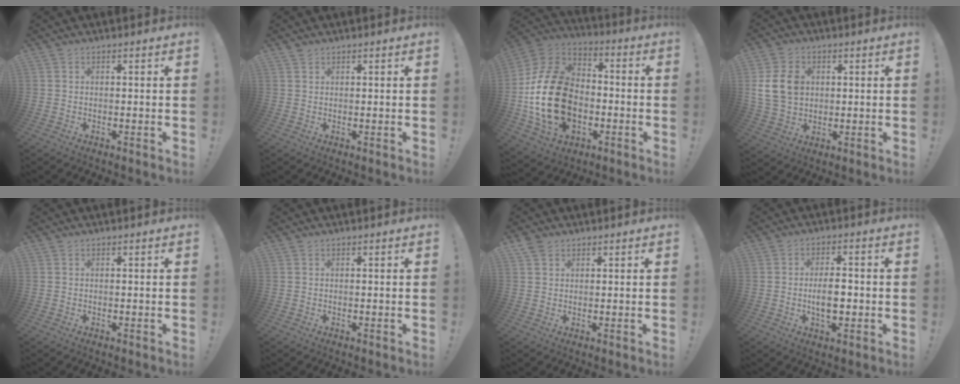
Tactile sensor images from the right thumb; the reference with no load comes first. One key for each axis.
{"total": 1.2, "fx": 1.0, "fy": 0.7, "fz": 0.1, "tx": -0.001, "ty": -0.003, "tz": 0.021}
{"total": 23.1, "fx": -3.4, "fy": 16.4, "fz": 16.0, "tx": -0.301, "ty": 0.031, "tz": -0.041}
{"total": 10.9, "fx": 2.3, "fy": 8.6, "fz": 6.2, "tx": -0.115, "ty": -0.001, "tz": 0.049}
{"total": 0.0}
{"total": 0.0}
{"total": 2.7, "fx": 1.9, "fy": 1.8, "fz": 0.8, "tx": -0.009, "ty": -0.008, "tz": 0.036}
{"total": 7.1, "fx": -1.0, "fy": 3.4, "fz": 6.2, "tx": -0.096, "ty": -0.001, "tz": -0.023}